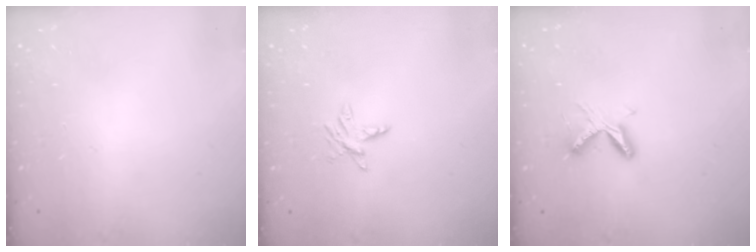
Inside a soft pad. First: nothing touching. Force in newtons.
{"total": 4.9, "press": 4.8, "slide": 0.6}
{"total": 5.9, "press": 5.9, "slide": 0.8}